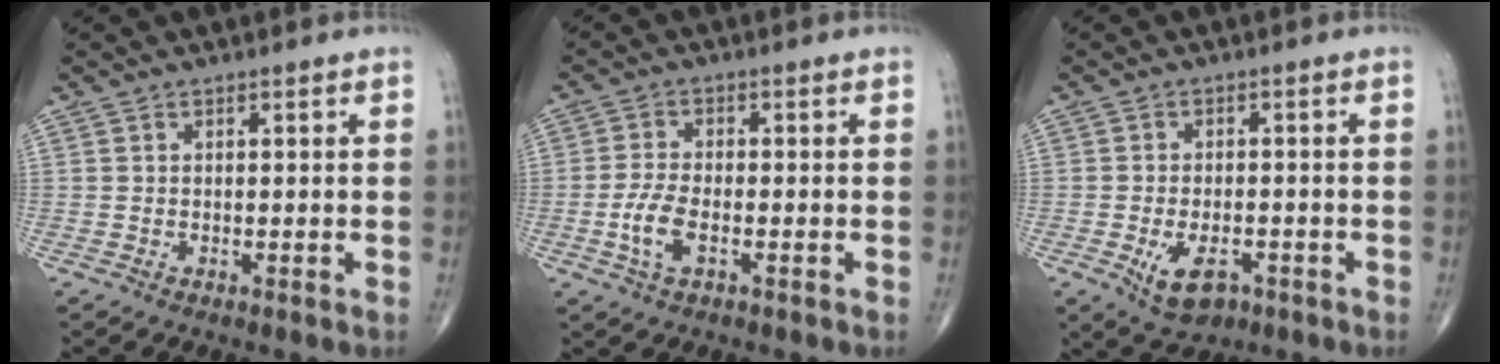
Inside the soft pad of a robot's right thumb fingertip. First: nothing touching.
{"total": 5.4, "force": [-1.7, 2.4, 4.5], "torque": [-0.102, 0.007, -0.034]}
{"total": 6.7, "force": [-2.8, 3.7, 4.8], "torque": [-0.075, 0.005, -0.039]}